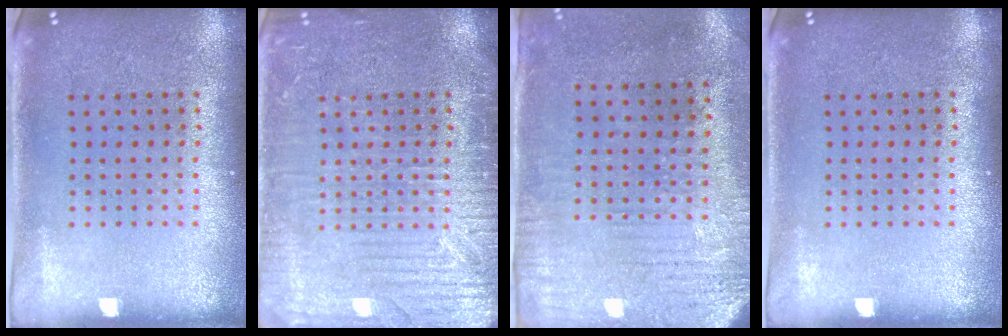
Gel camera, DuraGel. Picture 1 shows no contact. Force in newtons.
{"total": 5.1, "press": 5.1, "slide": 0.7}
{"total": 3.1, "press": 2.4, "slide": 1.9}
{"total": 0.0}